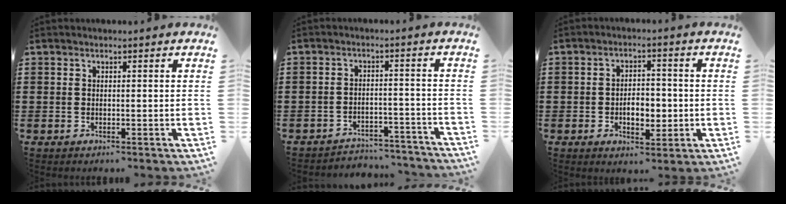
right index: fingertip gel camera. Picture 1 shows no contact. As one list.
[{"total": 3.8, "force": [-3.8, 0.6, 0.3], "torque": [-0.010, 0.005, -0.078]}, {"total": 5.2, "force": [-1.0, 3.1, 4.0], "torque": [-0.061, 0.001, -0.024]}]